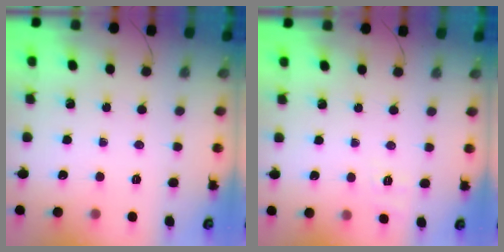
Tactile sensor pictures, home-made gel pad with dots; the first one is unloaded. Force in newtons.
{"total": 4.9, "press": 4.5, "slide": 1.9}